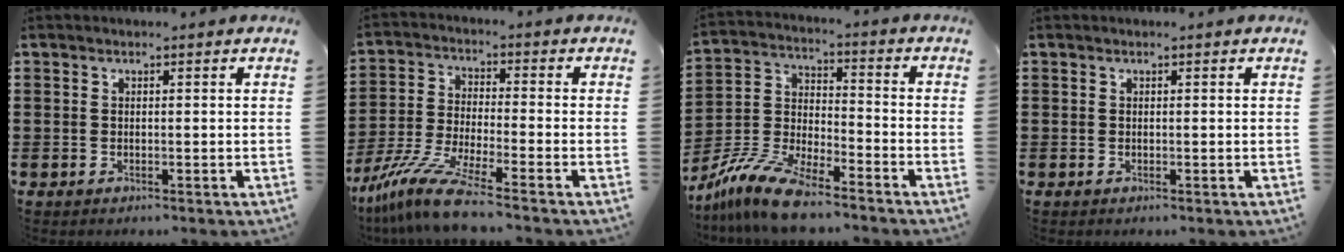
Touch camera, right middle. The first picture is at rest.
{"total": 9.0, "force": [-7.4, 0.2, 5.1], "torque": [-0.116, -0.007, -0.150]}
{"total": 10.7, "force": [-9.2, 1.9, 5.2], "torque": [-0.126, 0.015, -0.187]}
{"total": 0.0}